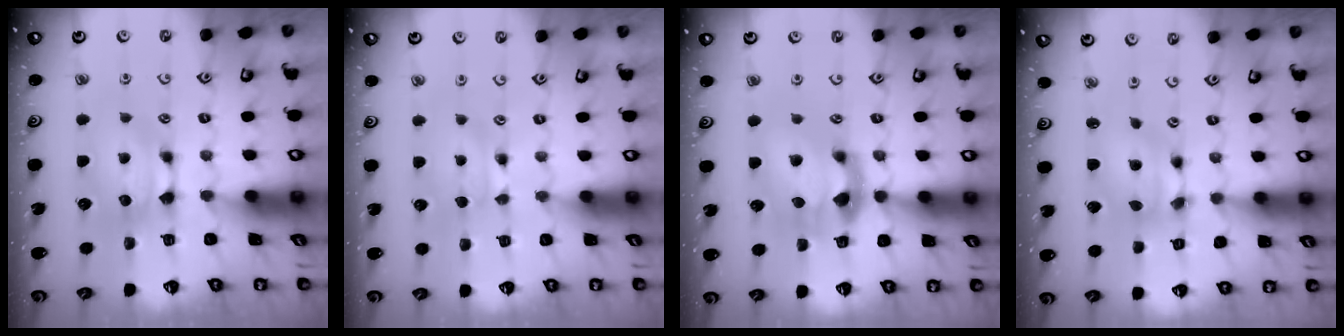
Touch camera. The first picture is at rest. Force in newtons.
{"total": 0.9, "press": 0.8, "slide": 0.5}
{"total": 4.7, "press": 4.1, "slide": 2.1}
{"total": 5.4, "press": 5.0, "slide": 2.0}